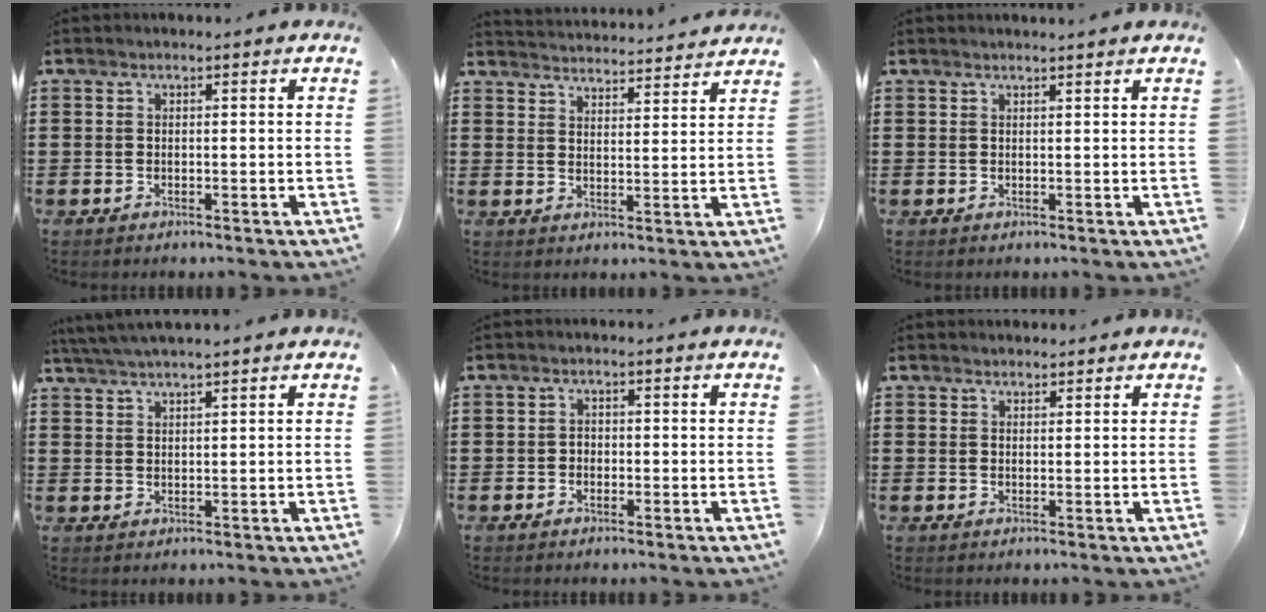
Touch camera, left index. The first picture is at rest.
{"total": 3.8, "force": [3.7, -0.3, -0.2], "torque": [-0.010, -0.025, 0.065]}
{"total": 1.0, "force": [1.0, -0.1, 0.3], "torque": [-0.006, -0.003, 0.020]}
{"total": 3.0, "force": [2.9, -0.5, 0.9], "torque": [-0.026, -0.003, 0.054]}
{"total": 1.1, "force": [-0.5, 0.9, 0.3], "torque": [-0.009, 0.001, -0.012]}
{"total": 1.6, "force": [1.5, 0.6, -0.1], "torque": [-0.002, 0.002, 0.030]}